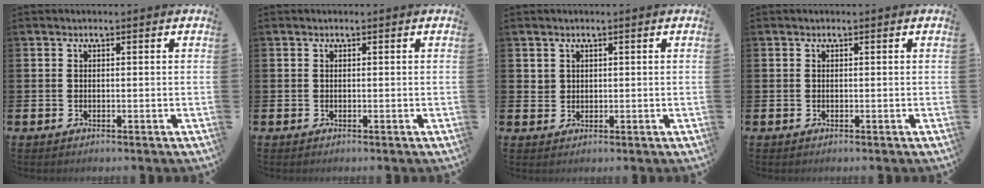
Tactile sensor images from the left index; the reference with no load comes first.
{"total": 0.0}
{"total": 1.6, "force": [1.2, 1.0, 0.1], "torque": [0.006, 0.001, 0.021]}
{"total": 0.0}